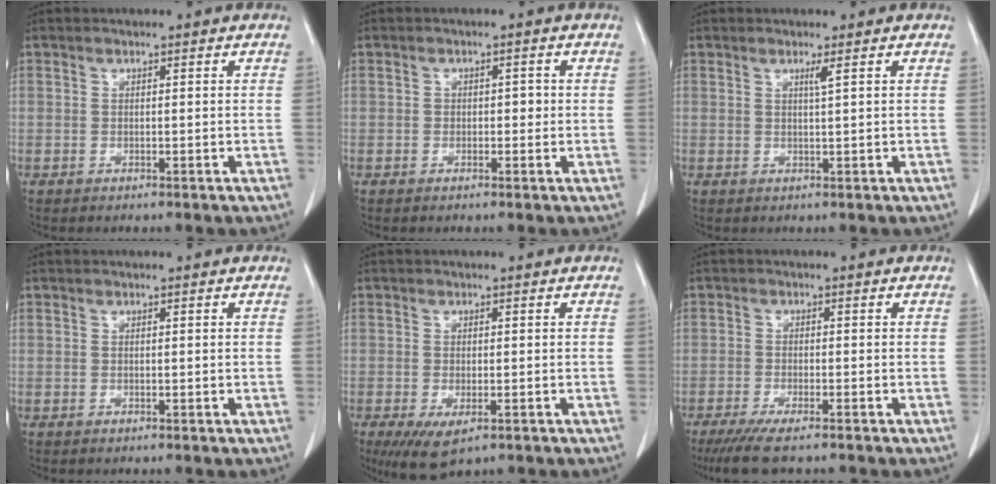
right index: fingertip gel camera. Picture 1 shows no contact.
{"total": 1.4, "force": [-0.2, 1.0, 1.0], "torque": [-0.007, 0.004, -0.005]}
{"total": 1.1, "force": [0.5, -0.4, 0.9], "torque": [-0.025, -0.006, 0.013]}
{"total": 0.0}
{"total": 5.7, "force": [-3.1, 2.2, 4.3], "torque": [-0.071, -0.016, -0.044]}
{"total": 6.2, "force": [-4.8, 0.6, 3.9], "torque": [-0.063, -0.014, -0.078]}